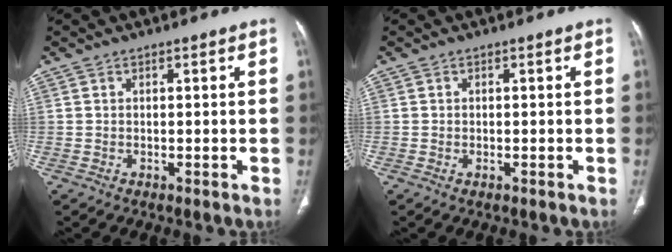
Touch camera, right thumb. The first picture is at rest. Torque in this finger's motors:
{"motor_torque": [-0.65, 0.38, -0.30, 0.07, -0.03]}